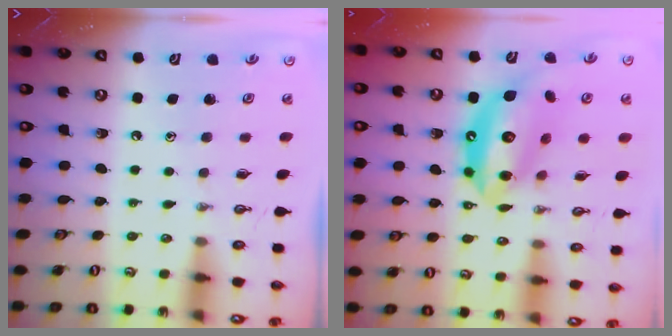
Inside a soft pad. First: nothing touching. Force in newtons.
{"total": 16.7, "press": 16.6, "slide": 1.9}